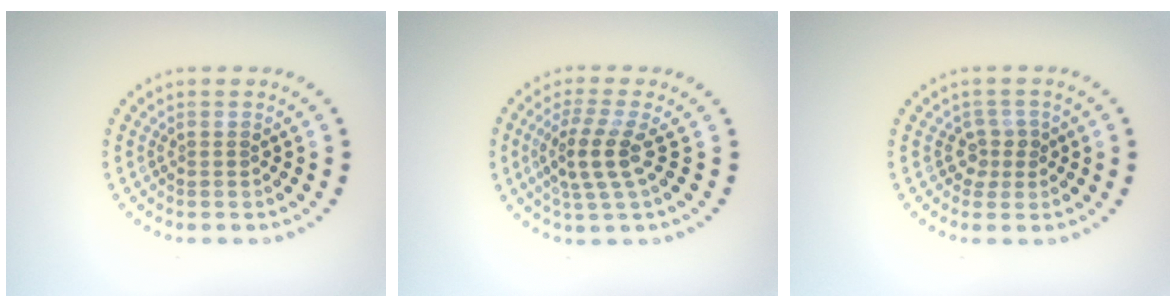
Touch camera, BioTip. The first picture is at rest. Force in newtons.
{"total": 3.5, "press": 2.8, "slide": 2.0}
{"total": 1.8, "press": 1.4, "slide": 1.1}